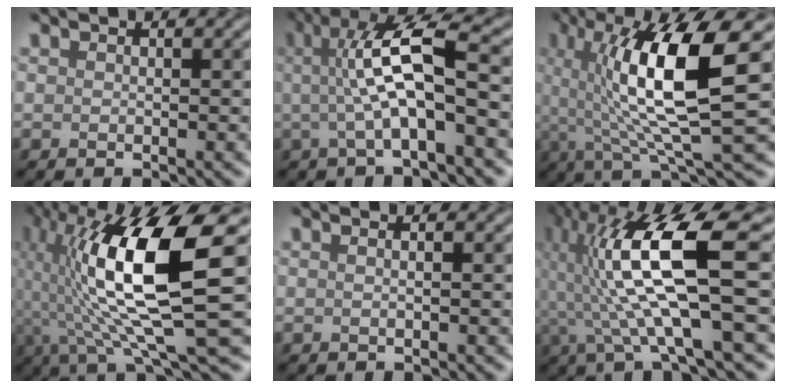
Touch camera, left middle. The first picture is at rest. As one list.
[{"total": 8.1, "force": [0.8, 2.1, 7.8], "torque": [-0.132, 0.011, 0.010]}, {"total": 11.0, "force": [1.7, 2.5, 10.5], "torque": [-0.163, 0.000, 0.033]}, {"total": 13.6, "force": [0.8, 3.4, 13.2], "torque": [-0.238, 0.007, 0.018]}, {"total": 1.1, "force": [0.2, 0.5, 1.0], "torque": [-0.007, -0.006, -0.009]}, {"total": 11.6, "force": [0.6, 2.6, 11.3], "torque": [-0.215, 0.016, 0.013]}]